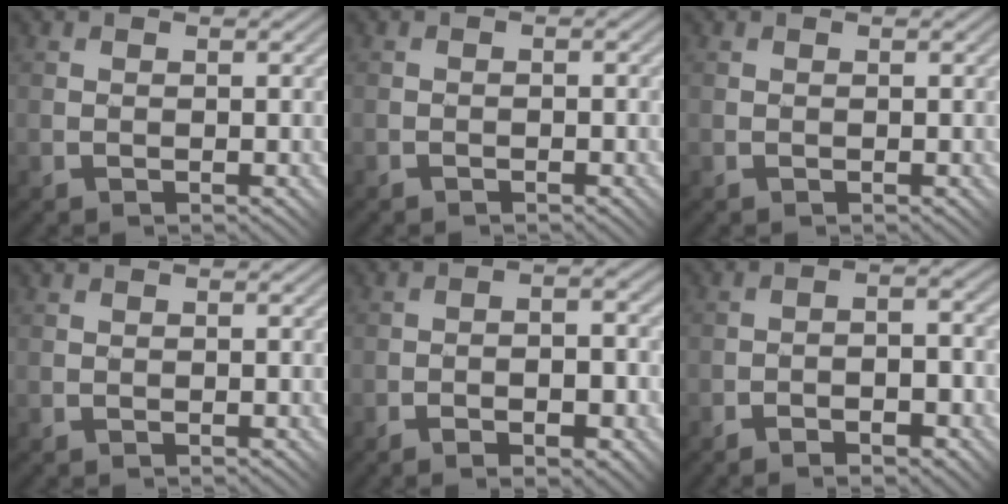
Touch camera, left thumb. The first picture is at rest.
{"total": 0.6, "force": [-0.6, 0.1, 0.2], "torque": [0.000, 0.009, -0.010]}
{"total": 0.0}
{"total": 0.0}
{"total": 7.1, "force": [-3.3, 2.3, 5.9], "torque": [-0.085, -0.001, -0.041]}
{"total": 7.1, "force": [-3.9, 2.3, 5.5], "torque": [-0.083, 0.000, -0.056]}